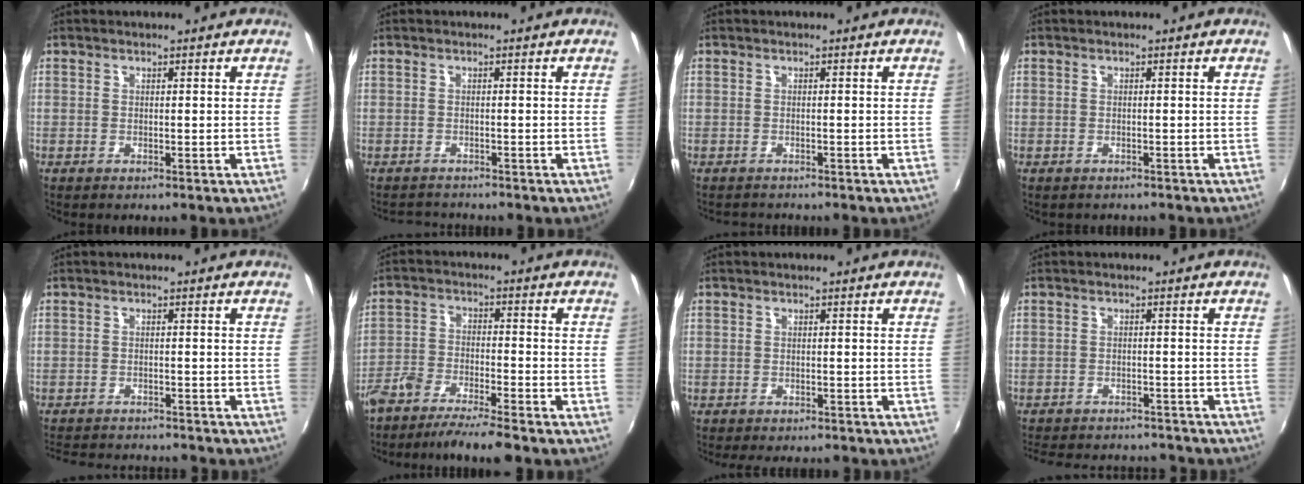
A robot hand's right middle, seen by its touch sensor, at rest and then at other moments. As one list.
[{"total": 2.4, "force": [-2.3, 0.7, -0.1], "torque": [-0.009, 0.002, -0.043]}, {"total": 1.5, "force": [-1.4, 0.5, 0.0], "torque": [-0.004, -0.002, -0.023]}, {"total": 0.9, "force": [-0.8, 0.4, 0.2], "torque": [-0.009, -0.001, -0.009]}, {"total": 10.4, "force": [-9.6, 2.4, 3.5], "torque": [-0.088, -0.009, -0.142]}, {"total": 8.5, "force": [-7.2, 1.0, 4.4], "torque": [-0.097, -0.002, -0.133]}, {"total": 3.9, "force": [-3.2, 1.8, 1.3], "torque": [-0.031, -0.003, -0.046]}, {"total": 14.7, "force": [-12.8, 4.6, 5.4], "torque": [-0.121, -0.004, -0.174]}]